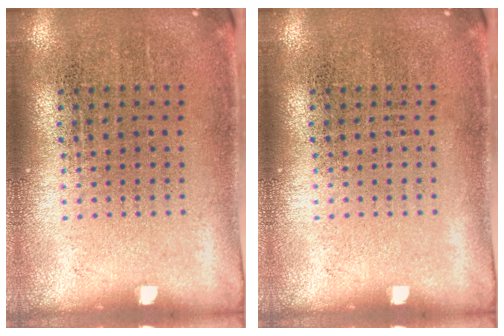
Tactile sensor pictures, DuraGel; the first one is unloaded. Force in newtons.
{"total": 0.0}